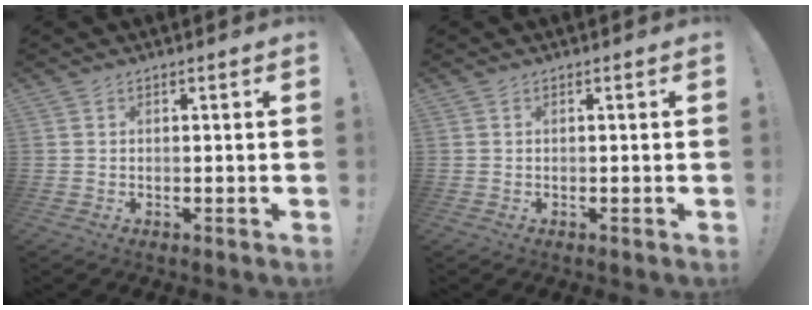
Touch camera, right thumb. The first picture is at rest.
{"total": 0.0}